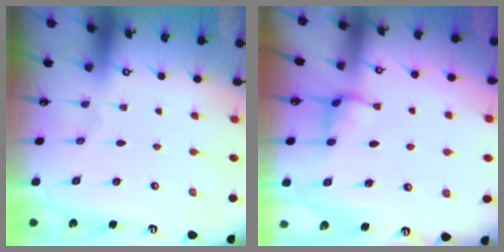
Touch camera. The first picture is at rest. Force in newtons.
{"total": 2.5, "press": 2.5, "slide": 0.5}